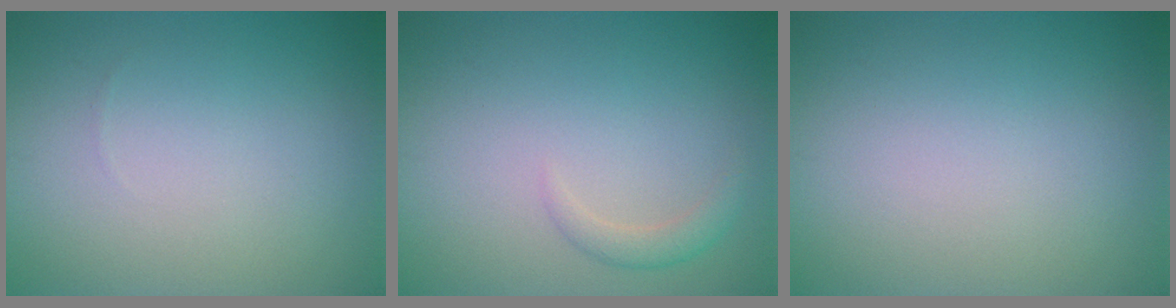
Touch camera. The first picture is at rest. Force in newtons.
{"total": 1.4, "press": 1.4, "slide": 0.1}
{"total": 0.0}